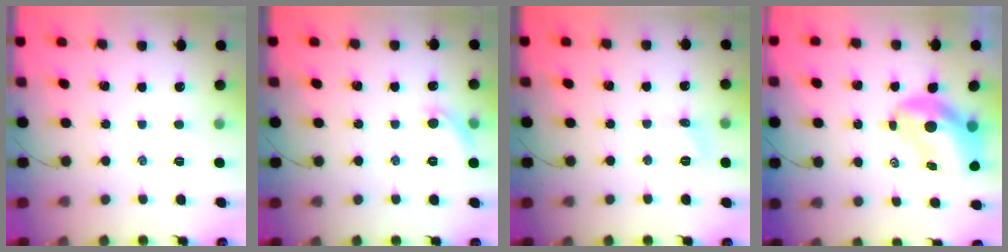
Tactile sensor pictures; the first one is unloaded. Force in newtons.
{"total": 6.3, "press": 6.2, "slide": 1.2}
{"total": 6.8, "press": 6.4, "slide": 2.1}
{"total": 10.2, "press": 9.8, "slide": 2.9}